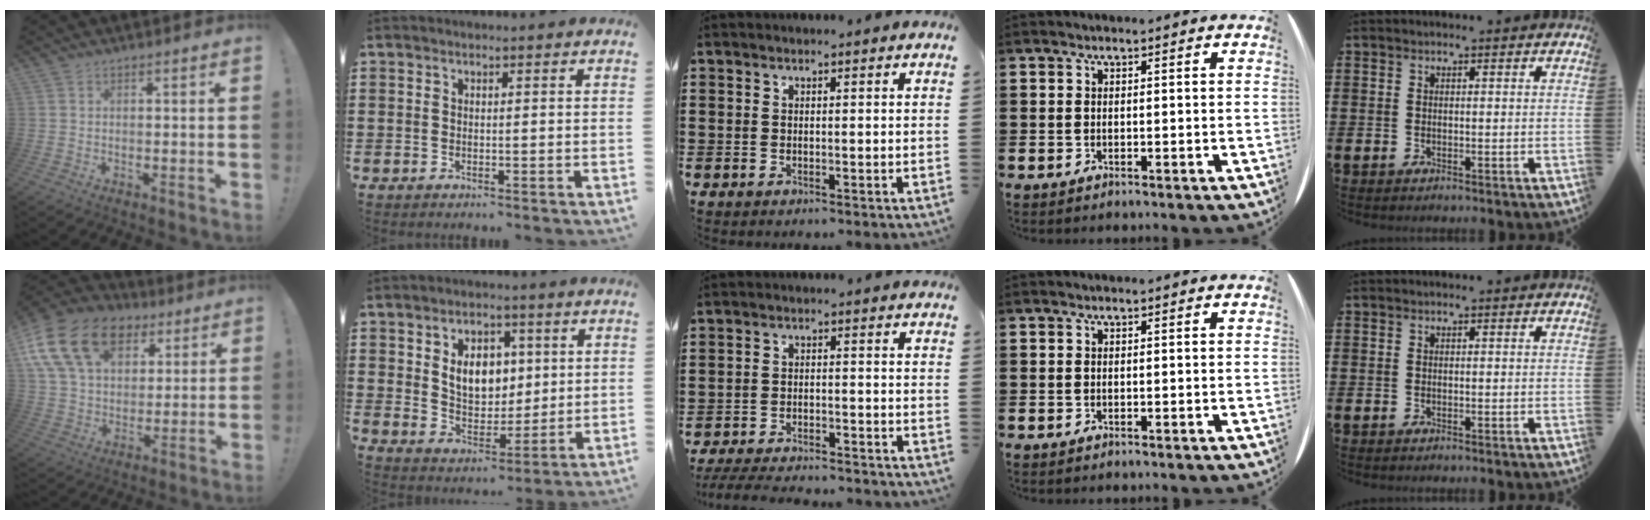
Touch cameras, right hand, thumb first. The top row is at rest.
{"thumb": {"total": 21.0, "force": [9.7, 14.0, 12.2], "torque": [-0.202, -0.037, 0.179]}, "index": {"total": 7.6, "force": [1.8, 5.5, 4.9], "torque": [-0.092, 0.009, 0.028]}, "middle": {"total": 4.5, "force": [-4.4, 0.1, 1.2], "torque": [-0.025, -0.004, -0.088]}}